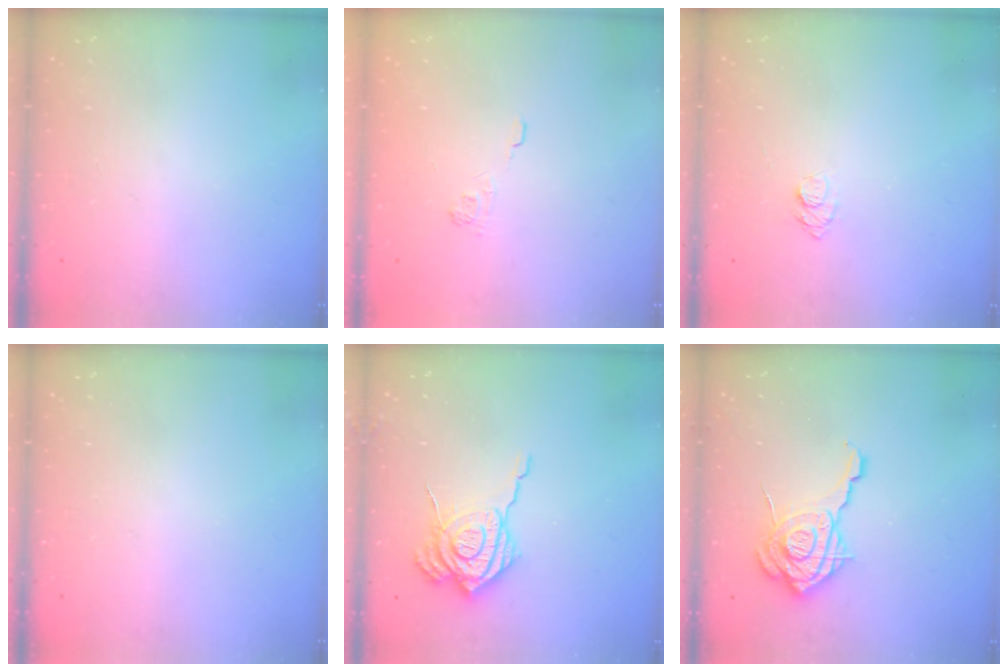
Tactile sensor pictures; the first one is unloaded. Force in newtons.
{"total": 2.3, "press": 1.8, "slide": 1.3}
{"total": 5.0, "press": 5.0, "slide": 0.5}
{"total": 0.0}
{"total": 15.0, "press": 14.8, "slide": 1.8}
{"total": 18.2, "press": 18.1, "slide": 2.0}